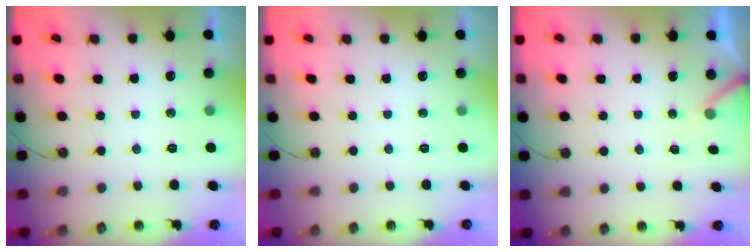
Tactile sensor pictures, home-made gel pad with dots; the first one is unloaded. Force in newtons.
{"total": 0.0}
{"total": 2.5, "press": 2.5, "slide": 0.2}